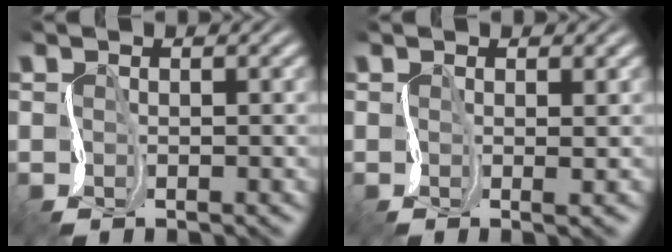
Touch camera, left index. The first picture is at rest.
{"total": 1.3, "force": [0.3, 0.3, 1.2], "torque": [-0.020, 0.002, 0.008]}